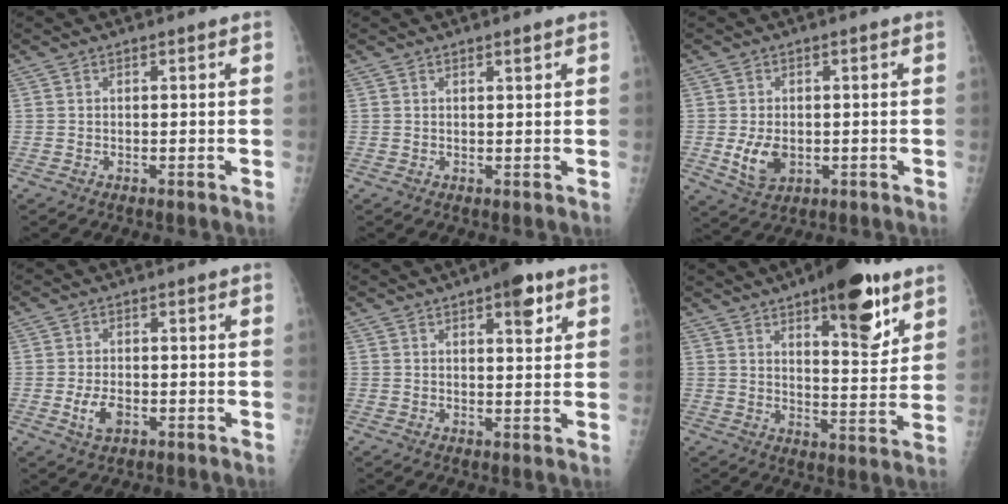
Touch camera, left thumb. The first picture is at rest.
{"total": 1.0, "force": [0.7, 0.2, 0.6], "torque": [-0.008, -0.005, 0.013]}
{"total": 5.9, "force": [-0.8, 4.1, 4.1], "torque": [-0.065, -0.009, -0.005]}
{"total": 4.1, "force": [-1.2, 2.4, 3.0], "torque": [-0.055, 0.000, -0.019]}
{"total": 5.8, "force": [3.2, 2.1, 4.3], "torque": [-0.045, -0.012, 0.038]}
{"total": 16.0, "force": [9.2, 5.5, 11.8], "torque": [-0.126, -0.051, 0.133]}